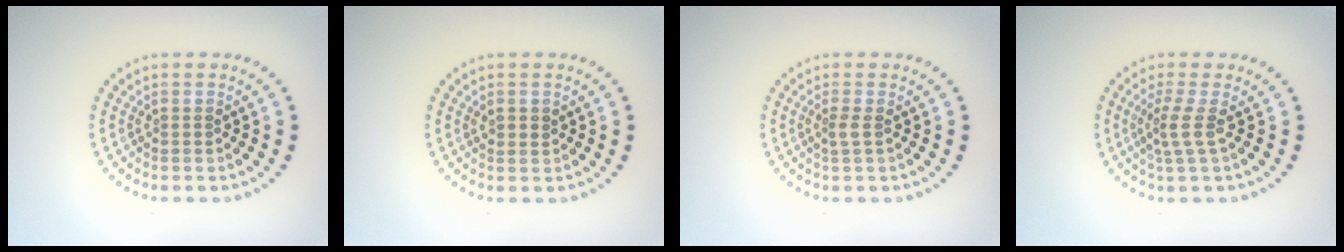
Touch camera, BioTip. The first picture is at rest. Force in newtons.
{"total": 1.0, "press": 0.9, "slide": 0.4}
{"total": 1.1, "press": 0.8, "slide": 0.7}
{"total": 2.1, "press": 1.5, "slide": 1.5}